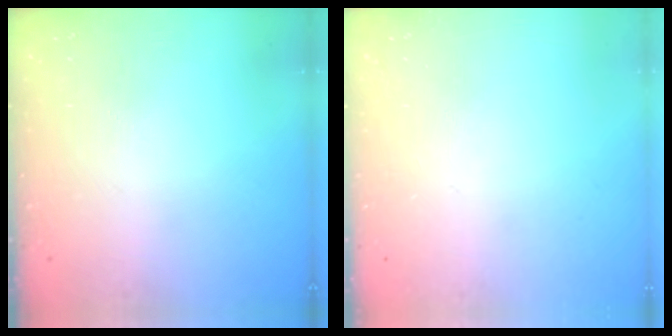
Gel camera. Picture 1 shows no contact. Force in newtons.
{"total": 0.0}